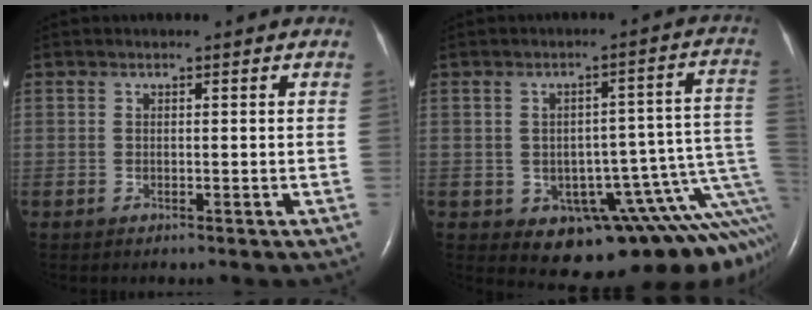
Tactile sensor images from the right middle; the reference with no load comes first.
{"total": 14.0, "force": [-6.4, 5.8, 11.0], "torque": [-0.071, 0.049, -0.076]}